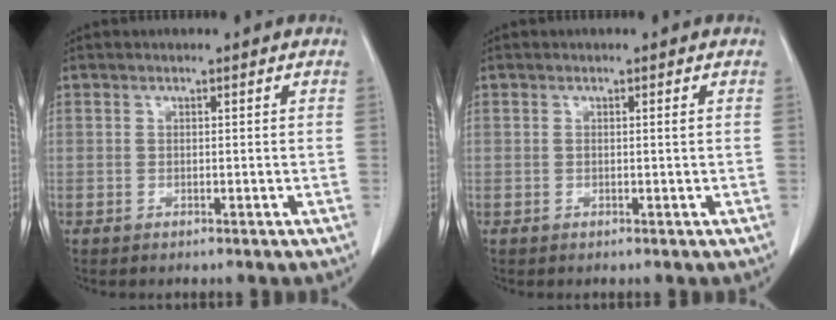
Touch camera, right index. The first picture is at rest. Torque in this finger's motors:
{"motor_torque": [-0.08, 0.05, 0.06, -0.01]}